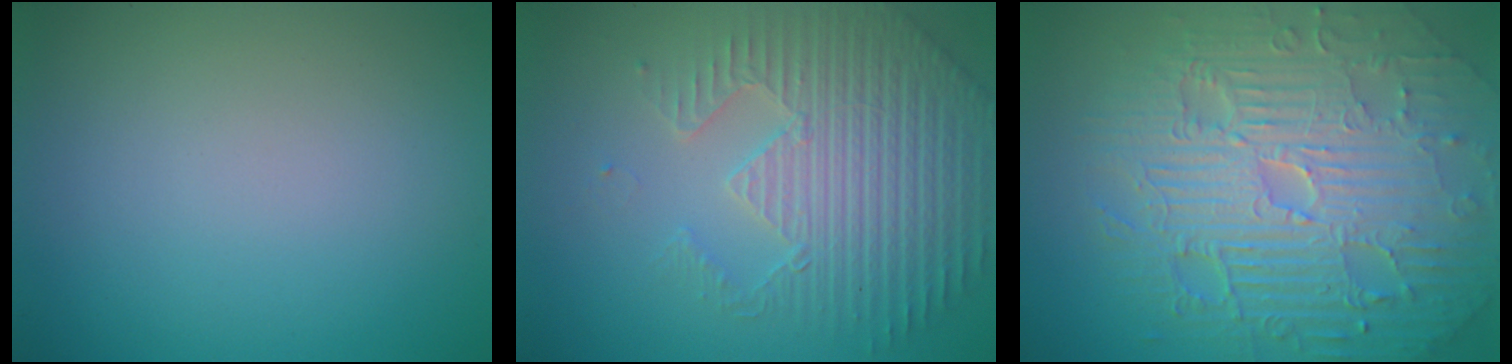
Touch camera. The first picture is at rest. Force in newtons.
{"total": 4.9, "press": 4.6, "slide": 1.8}
{"total": 11.7, "press": 7.5, "slide": 9.0}